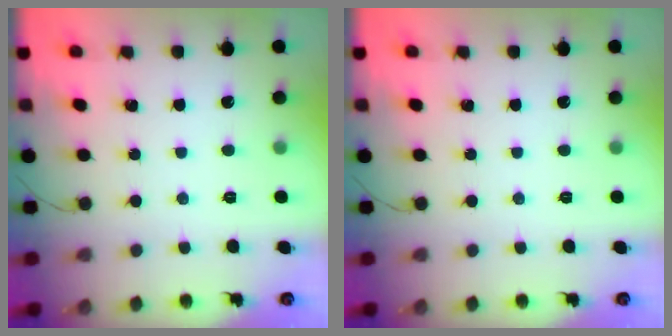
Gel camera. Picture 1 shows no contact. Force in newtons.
{"total": 0.0}